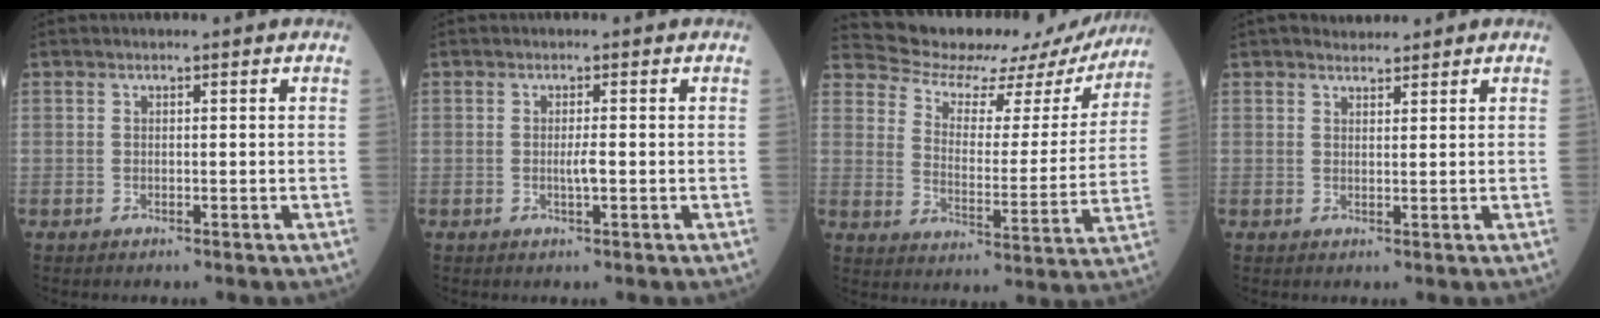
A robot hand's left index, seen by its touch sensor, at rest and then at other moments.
{"total": 1.5, "force": [-0.6, 0.0, 1.4], "torque": [-0.029, -0.006, -0.010]}
{"total": 18.6, "force": [17.4, 5.4, 3.5], "torque": [-0.041, -0.033, 0.217]}
{"total": 2.0, "force": [1.9, 0.7, 0.4], "torque": [-0.008, 0.007, 0.029]}